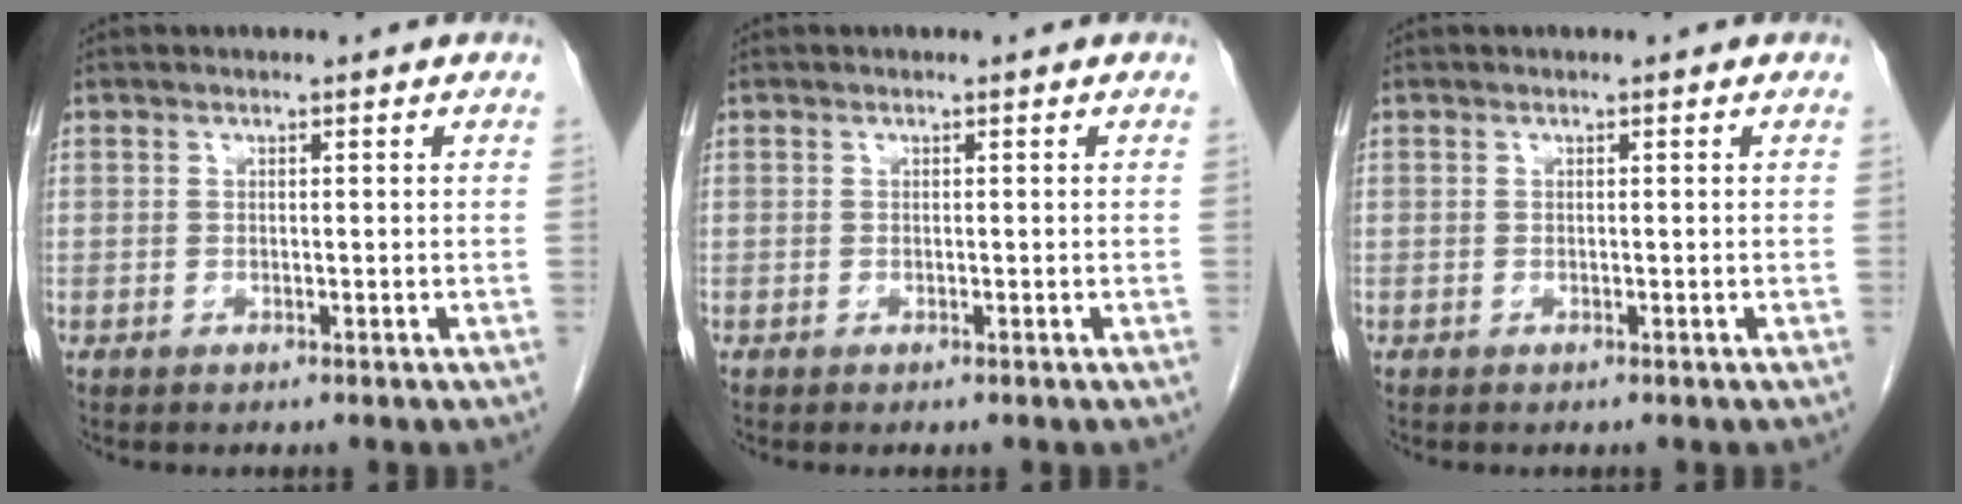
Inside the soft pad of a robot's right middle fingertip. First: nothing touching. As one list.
[{"total": 0.0}, {"total": 0.0}]